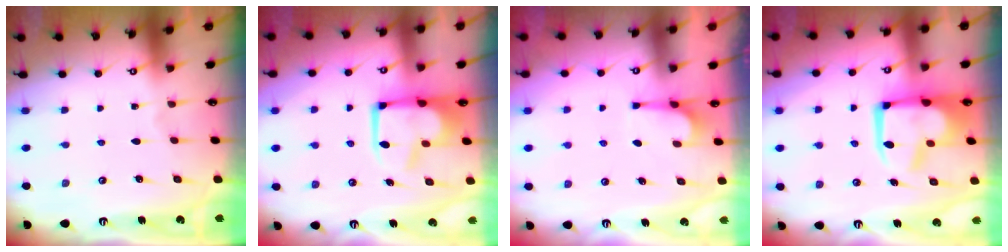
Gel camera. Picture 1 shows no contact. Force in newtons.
{"total": 7.6, "press": 7.6, "slide": 0.7}
{"total": 0.8, "press": 0.5, "slide": 0.7}
{"total": 12.1, "press": 12.1, "slide": 1.1}